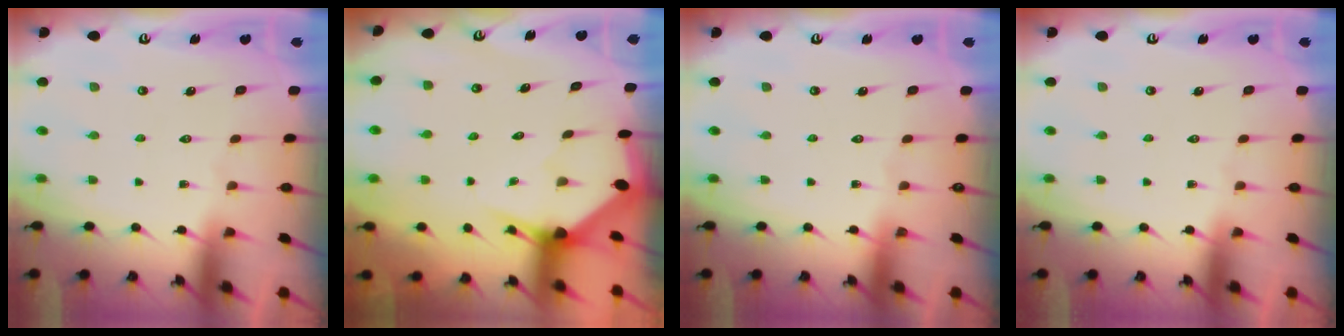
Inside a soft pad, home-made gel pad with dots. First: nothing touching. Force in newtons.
{"total": 2.8, "press": 2.8, "slide": 0.1}
{"total": 0.0}
{"total": 0.0}